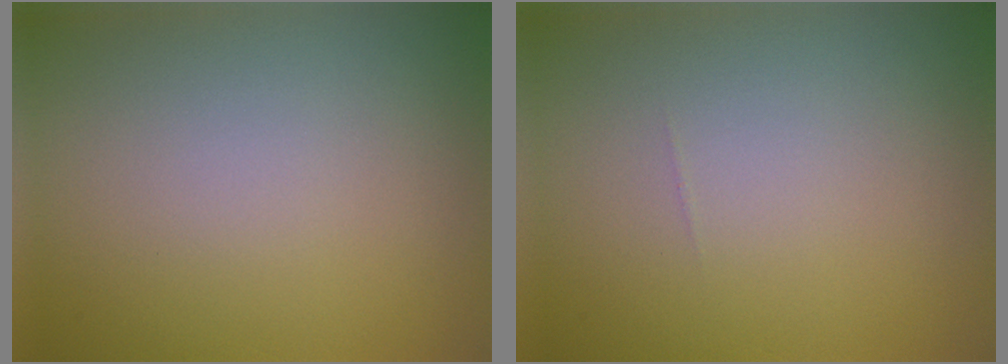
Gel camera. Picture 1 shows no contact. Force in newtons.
{"total": 0.0}